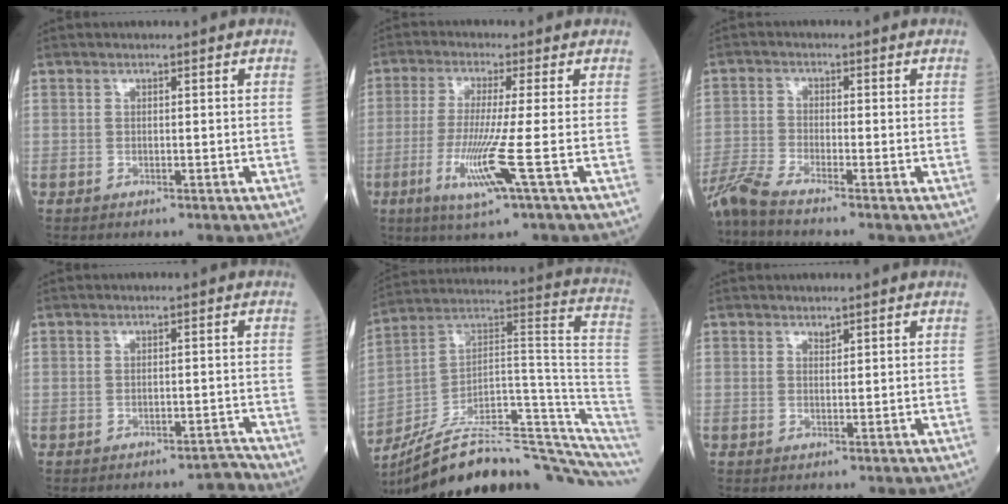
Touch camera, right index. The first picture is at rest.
{"total": 8.7, "force": [-2.6, -1.1, 8.2], "torque": [-0.171, -0.026, -0.054]}
{"total": 5.5, "force": [-4.8, -1.1, 2.3], "torque": [-0.052, -0.021, -0.098]}
{"total": 1.6, "force": [-1.6, 0.0, 0.0], "torque": [0.013, -0.001, -0.017]}
{"total": 24.9, "force": [-20.0, 2.5, 14.6], "torque": [-0.151, 0.055, -0.305]}
{"total": 0.9, "force": [0.8, 0.1, 0.2], "torque": [-0.003, -0.004, 0.013]}